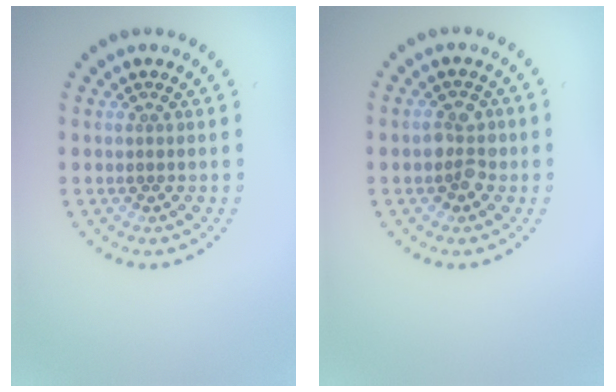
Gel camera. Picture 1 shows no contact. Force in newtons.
{"total": 2.4, "press": 2.4, "slide": 0.4}